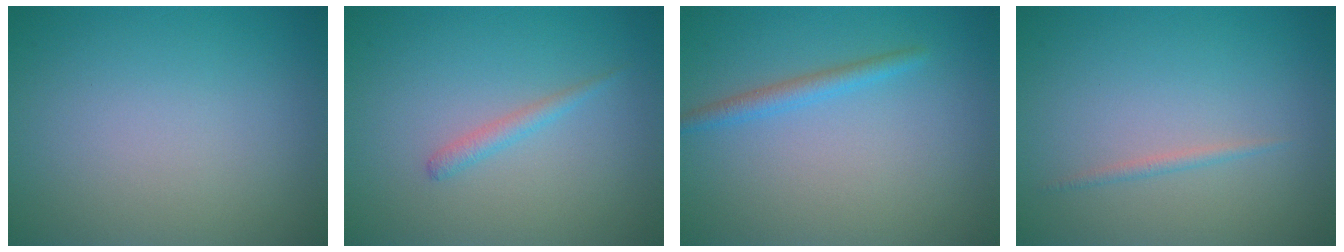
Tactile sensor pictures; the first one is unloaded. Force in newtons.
{"total": 1.2, "press": 1.1, "slide": 0.1}
{"total": 1.7, "press": 1.7, "slide": 0.1}
{"total": 0.7, "press": 0.7, "slide": 0.1}